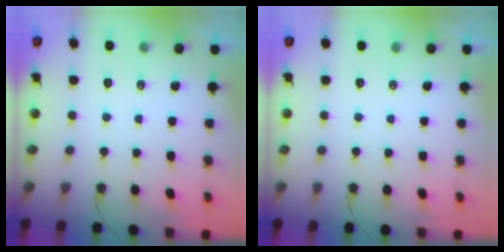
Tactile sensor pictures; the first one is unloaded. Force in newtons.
{"total": 0.0}